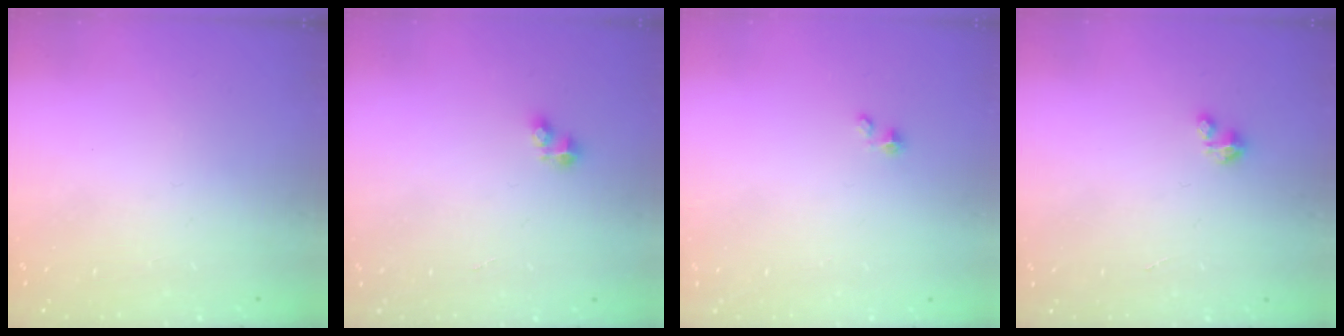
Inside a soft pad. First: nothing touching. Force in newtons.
{"total": 2.4, "press": 2.4, "slide": 0.3}
{"total": 1.5, "press": 1.5, "slide": 0.0}
{"total": 1.2, "press": 1.2, "slide": 0.2}